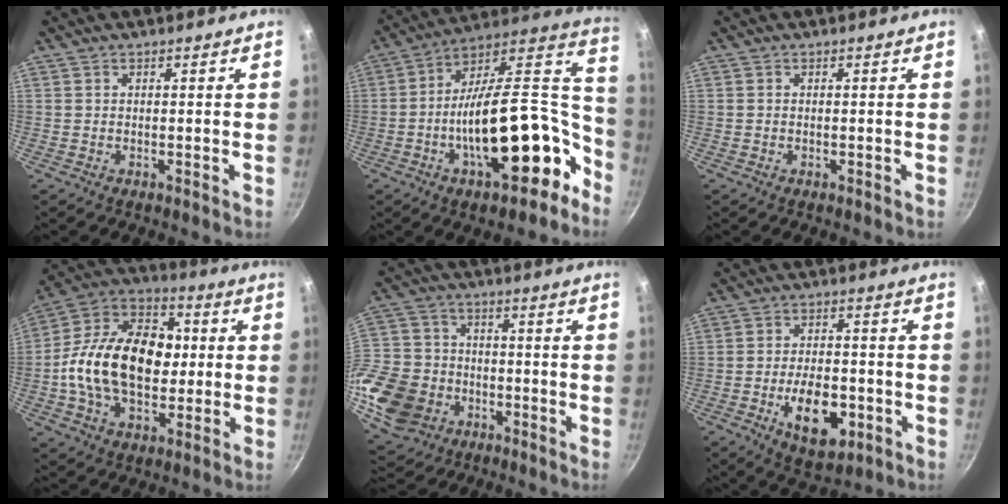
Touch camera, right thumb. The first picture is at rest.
{"total": 27.0, "force": [-9.3, 13.0, 21.8], "torque": [-0.283, 0.072, -0.144]}
{"total": 0.0}
{"total": 23.1, "force": [-0.1, 15.6, 17.1], "torque": [-0.259, 0.035, -0.017]}
{"total": 18.9, "force": [-6.1, 15.0, 9.7], "torque": [-0.195, 0.037, -0.107]}
{"total": 12.2, "force": [-3.9, 6.7, 9.5], "torque": [-0.126, 0.012, -0.053]}